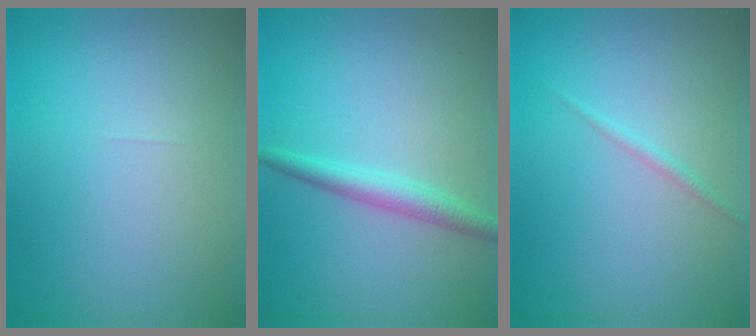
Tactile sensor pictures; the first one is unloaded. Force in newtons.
{"total": 2.4, "press": 2.4, "slide": 0.1}
{"total": 0.7, "press": 0.7, "slide": 0.1}